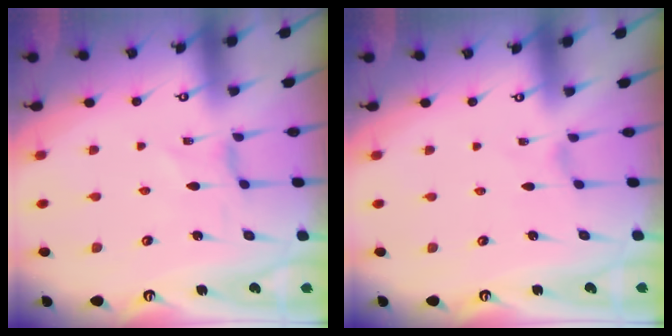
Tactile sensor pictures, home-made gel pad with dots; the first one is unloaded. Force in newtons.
{"total": 0.0}